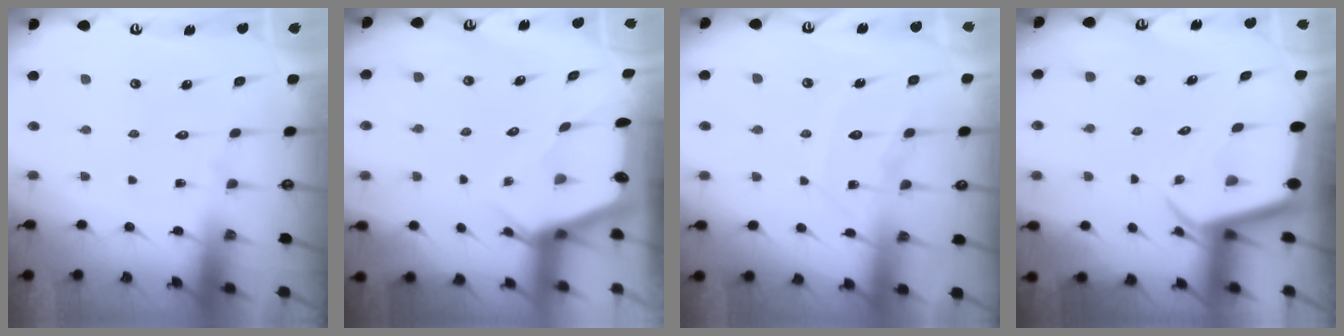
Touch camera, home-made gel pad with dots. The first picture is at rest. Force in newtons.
{"total": 2.4, "press": 2.4, "slide": 0.2}
{"total": 9.8, "press": 9.8, "slide": 0.8}
{"total": 4.1, "press": 4.0, "slide": 0.5}